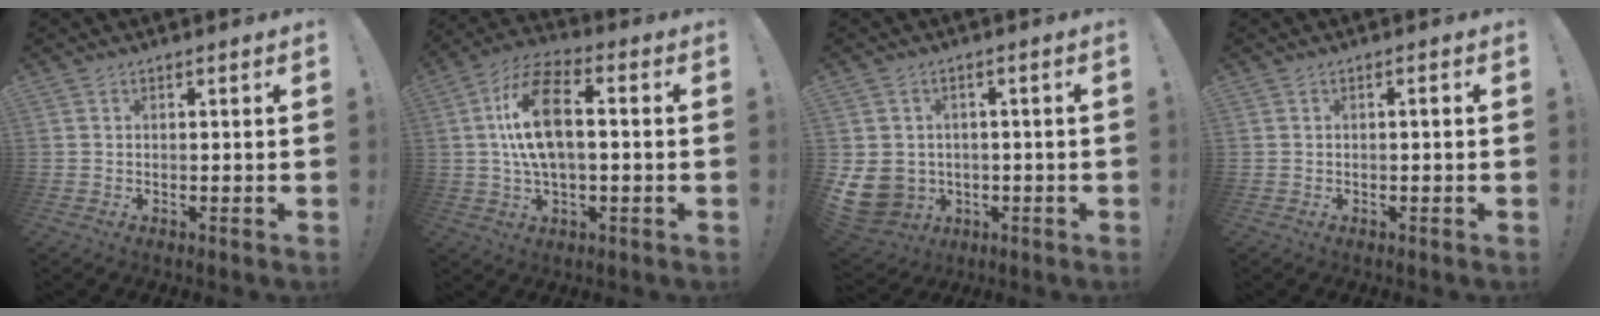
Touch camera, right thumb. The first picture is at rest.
{"total": 14.4, "force": [0.8, 7.0, 12.6], "torque": [-0.231, 0.012, 0.014]}
{"total": 9.6, "force": [-1.5, 8.5, 4.1], "torque": [-0.102, 0.005, -0.022]}
{"total": 0.9, "force": [-0.3, 0.0, 0.8], "torque": [-0.023, 0.005, -0.006]}